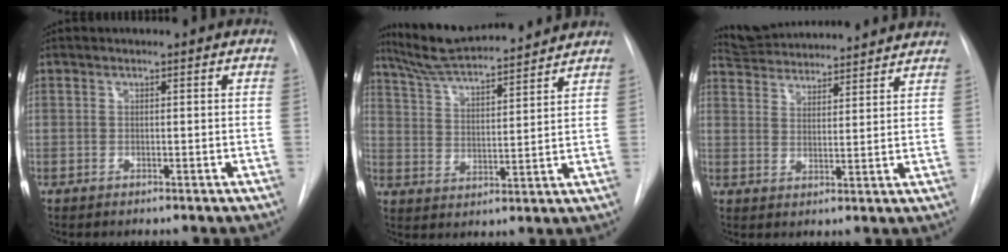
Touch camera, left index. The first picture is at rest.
{"total": 15.7, "force": [14.4, 1.1, 6.2], "torque": [-0.114, 0.015, 0.233]}
{"total": 17.7, "force": [16.9, 2.7, 4.8], "torque": [-0.089, 0.017, 0.239]}